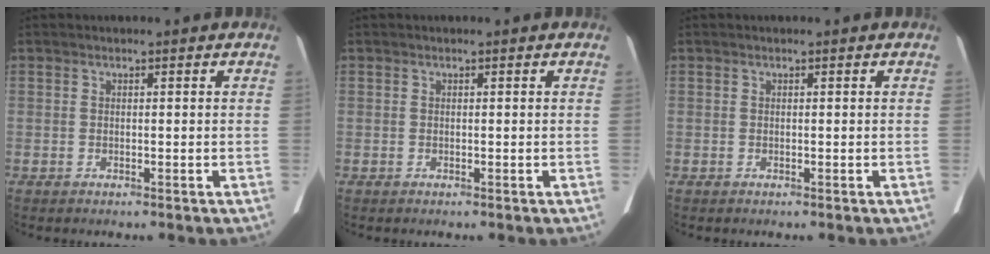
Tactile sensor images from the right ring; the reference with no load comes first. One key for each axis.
{"total": 0.0}
{"total": 0.0}